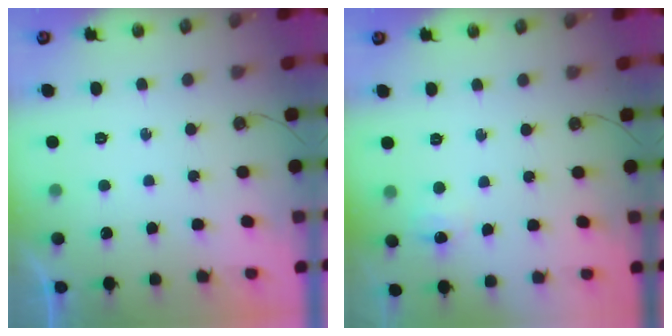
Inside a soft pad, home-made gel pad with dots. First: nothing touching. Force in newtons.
{"total": 6.5, "press": 6.5, "slide": 0.8}